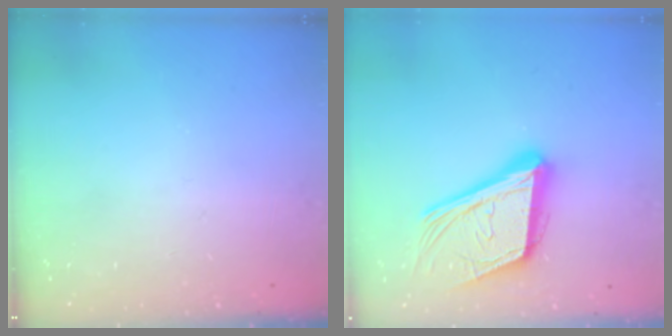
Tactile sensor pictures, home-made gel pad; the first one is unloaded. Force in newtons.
{"total": 21.2, "press": 20.8, "slide": 4.3}